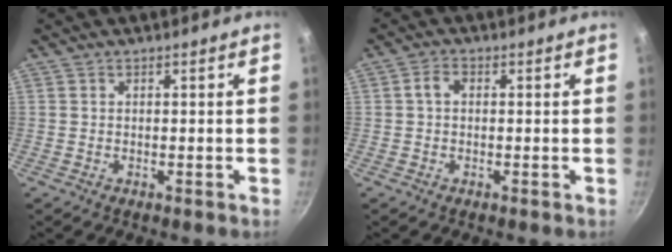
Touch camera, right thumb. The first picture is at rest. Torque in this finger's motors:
{"motor_torque": [0.25, 0.28, 0.47, -0.03, -0.02]}